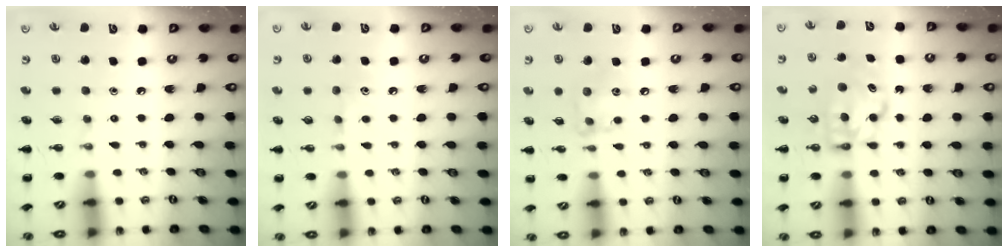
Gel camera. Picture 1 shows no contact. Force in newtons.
{"total": 4.0, "press": 3.8, "slide": 1.2}
{"total": 8.3, "press": 8.2, "slide": 0.4}
{"total": 6.8, "press": 6.8, "slide": 0.2}